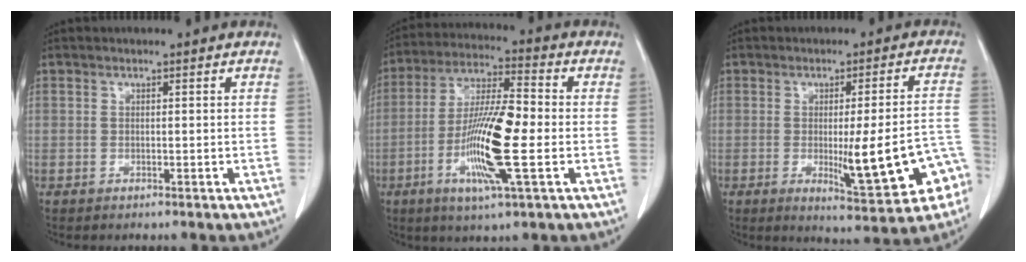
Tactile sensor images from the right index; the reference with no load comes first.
{"total": 13.9, "force": [-3.3, 1.1, 13.4], "torque": [-0.263, -0.010, -0.065]}
{"total": 13.8, "force": [-4.1, 1.8, 13.1], "torque": [-0.150, 0.006, -0.041]}